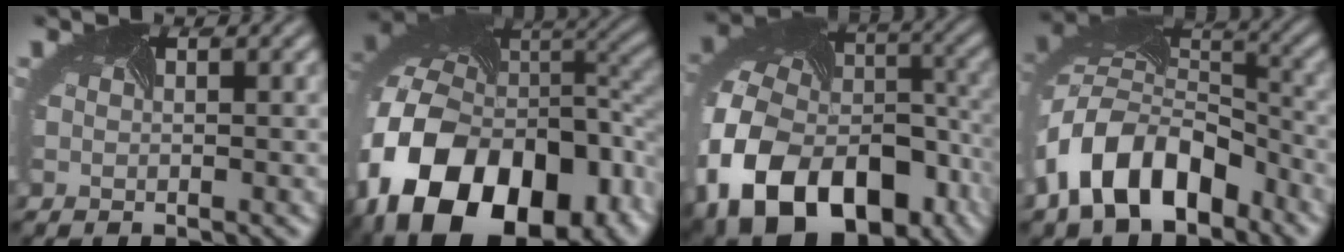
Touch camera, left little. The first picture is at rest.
{"total": 18.4, "force": [-6.6, 13.2, 10.9], "torque": [-0.236, -0.040, -0.094]}
{"total": 16.2, "force": [-7.1, 11.3, 9.2], "torque": [-0.202, -0.033, -0.108]}
{"total": 10.0, "force": [-4.7, 6.3, 6.3], "torque": [-0.121, 0.007, -0.094]}